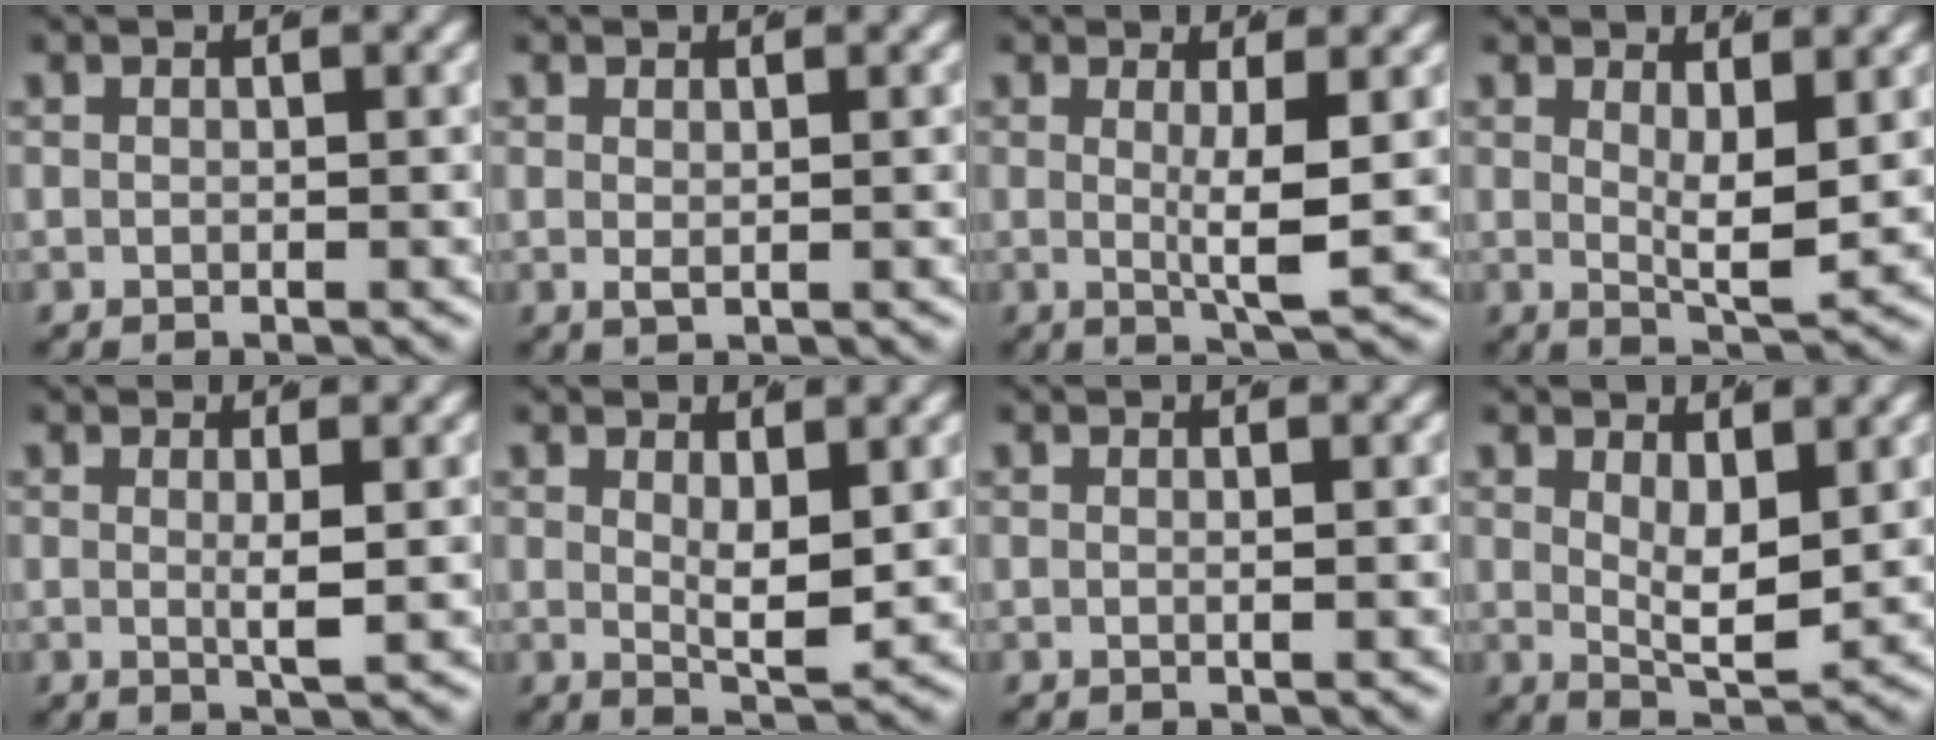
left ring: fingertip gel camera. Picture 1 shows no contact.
{"total": 0.8, "force": [0.5, 0.0, 0.6], "torque": [-0.015, -0.006, 0.015]}
{"total": 3.7, "force": [0.3, 0.1, 3.7], "torque": [-0.063, -0.016, 0.011]}
{"total": 3.3, "force": [1.2, 0.4, 3.0], "torque": [-0.052, -0.019, 0.027]}
{"total": 2.0, "force": [0.2, -0.2, 2.0], "torque": [-0.037, -0.010, 0.008]}
{"total": 3.0, "force": [1.0, 0.5, 2.7], "torque": [-0.048, -0.021, 0.025]}
{"total": 0.5, "force": [0.1, -0.2, 0.5], "torque": [-0.010, -0.002, 0.003]}
{"total": 3.9, "force": [1.2, 1.3, 3.4], "torque": [-0.060, -0.024, 0.028]}